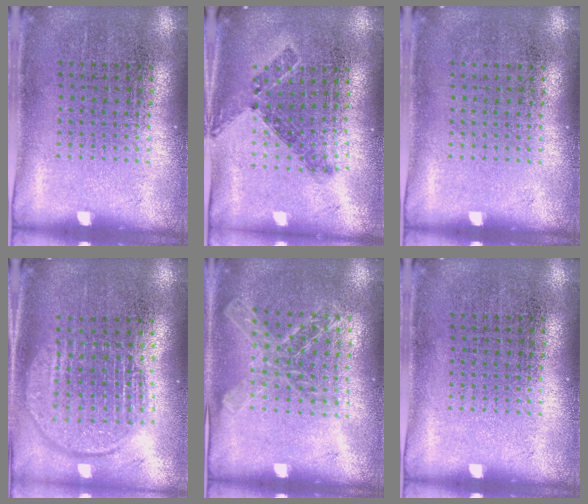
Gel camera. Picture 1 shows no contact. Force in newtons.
{"total": 0.6, "press": 0.5, "slide": 0.3}
{"total": 0.0}
{"total": 1.9, "press": 1.7, "slide": 1.0}
{"total": 1.3, "press": 1.3, "slide": 0.3}
{"total": 0.0}